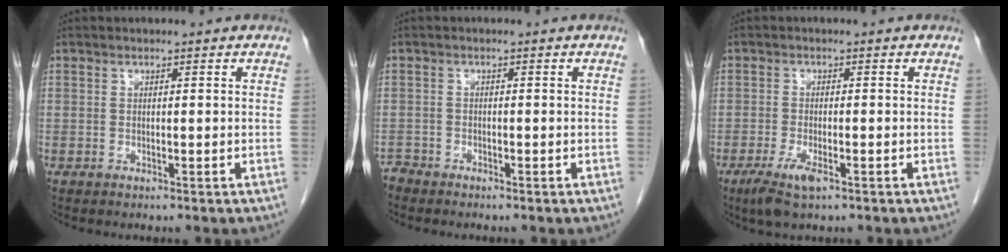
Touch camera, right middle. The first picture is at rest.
{"total": 1.3, "force": [-1.2, 0.0, -0.3], "torque": [0.005, -0.004, -0.026]}
{"total": 4.3, "force": [-2.5, 0.9, 3.4], "torque": [-0.076, -0.010, -0.043]}